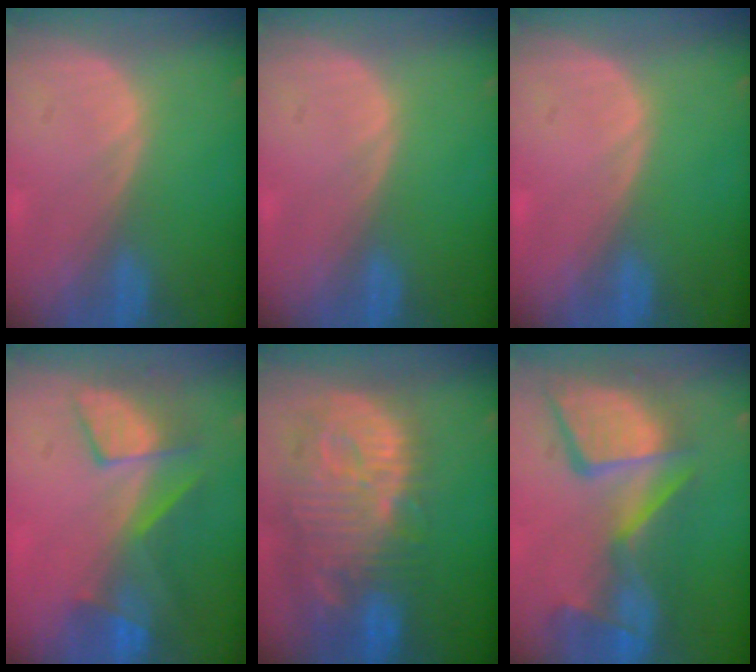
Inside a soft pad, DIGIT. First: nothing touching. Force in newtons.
{"total": 0.0}
{"total": 0.0}
{"total": 8.0, "press": 7.4, "slide": 3.2}
{"total": 13.6, "press": 11.8, "slide": 6.7}
{"total": 13.6, "press": 11.1, "slide": 7.8}